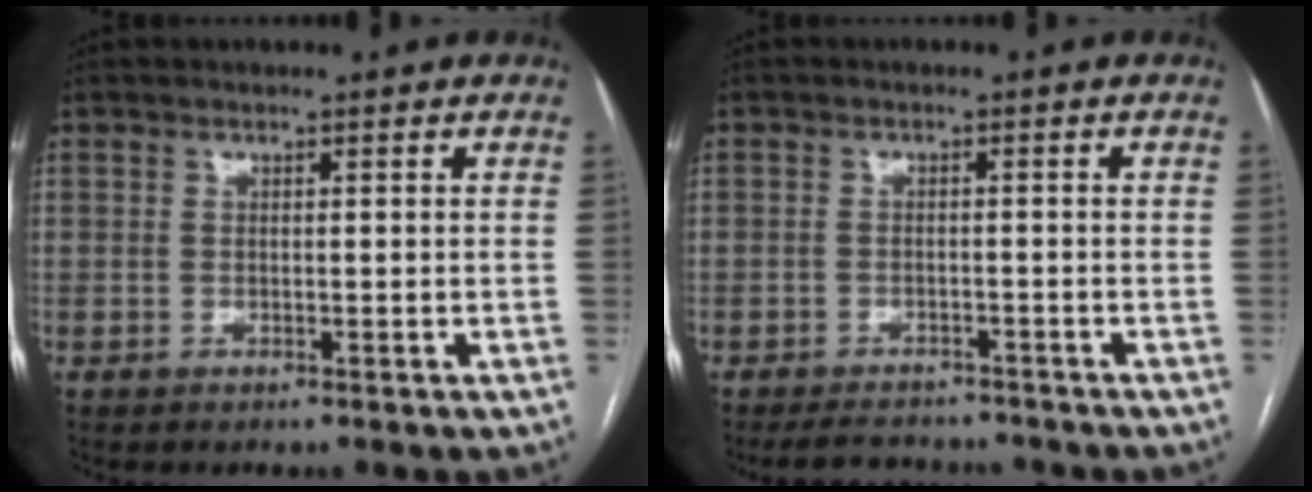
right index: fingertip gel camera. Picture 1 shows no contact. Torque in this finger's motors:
{"motor_torque": [-0.34, -0.26, -0.17, -0.07]}